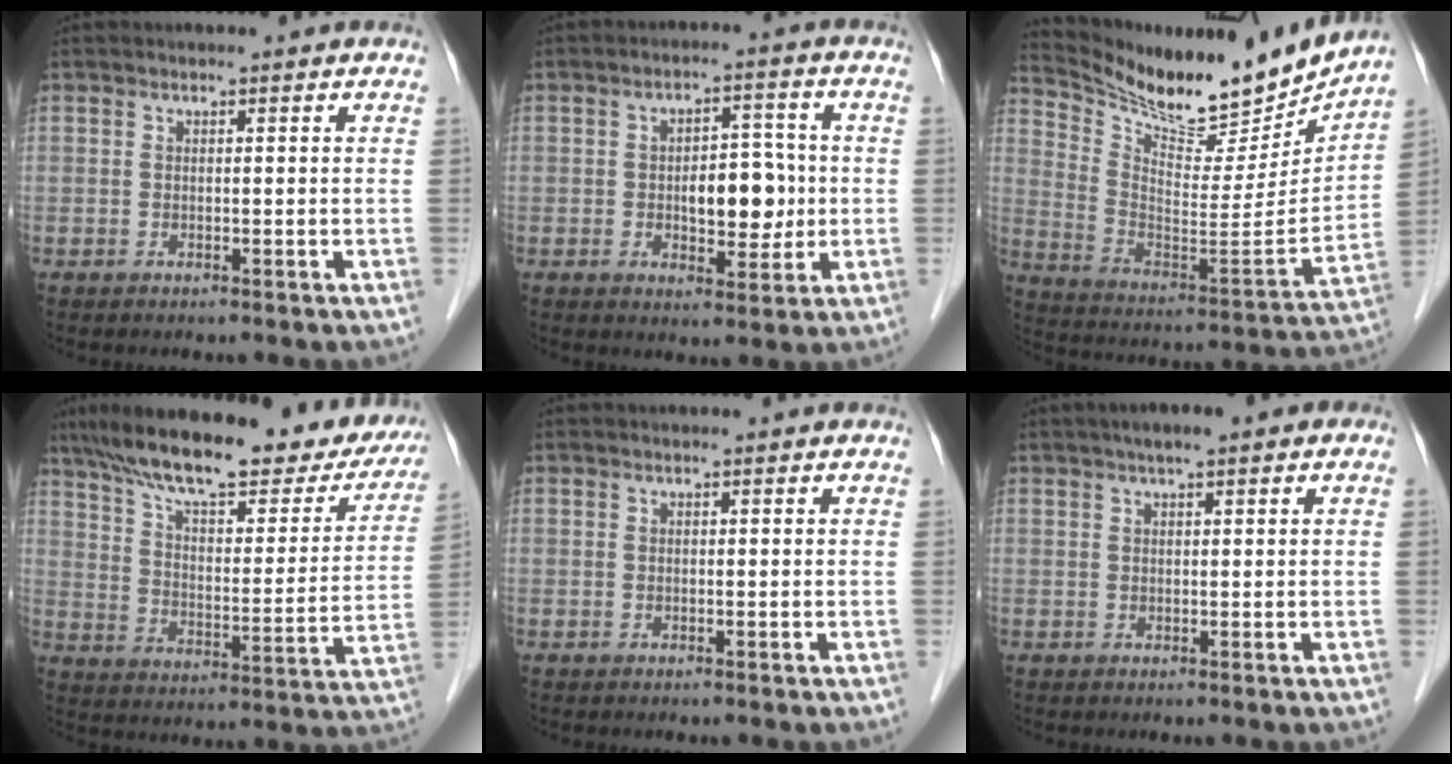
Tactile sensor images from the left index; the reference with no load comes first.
{"total": 7.1, "force": [-0.5, 3.7, 6.1], "torque": [-0.089, 0.010, -0.003]}
{"total": 19.1, "force": [17.7, 3.5, 6.3], "torque": [-0.125, -0.047, 0.283]}
{"total": 27.8, "force": [22.7, 7.2, 14.4], "torque": [-0.227, 0.002, 0.305]}
{"total": 0.0}
{"total": 3.3, "force": [1.8, 0.7, 2.7], "torque": [-0.047, 0.018, 0.025]}